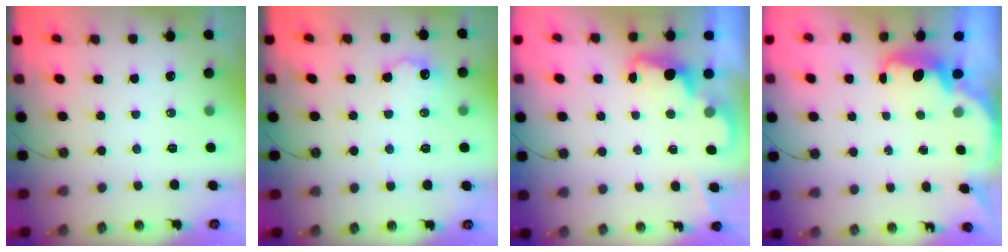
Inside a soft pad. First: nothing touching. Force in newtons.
{"total": 10.8, "press": 10.8, "slide": 0.6}
{"total": 2.3, "press": 2.2, "slide": 0.5}
{"total": 2.5, "press": 2.5, "slide": 0.6}